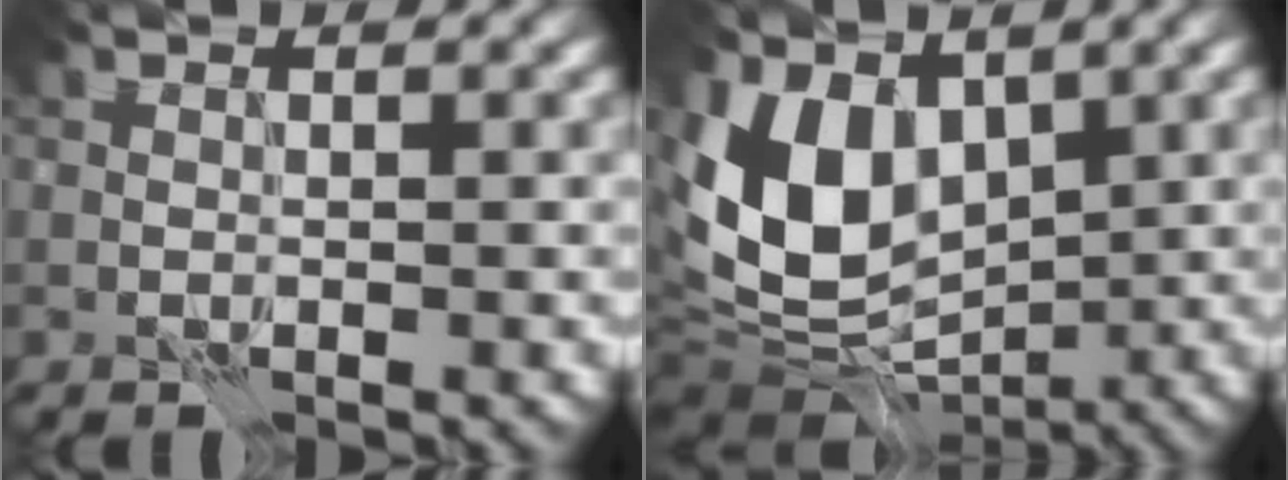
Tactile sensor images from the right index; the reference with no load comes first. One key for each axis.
{"total": 8.6, "fx": 0.0, "fy": 6.1, "fz": 6.1, "tx": -0.116, "ty": -0.011, "tz": -0.014}